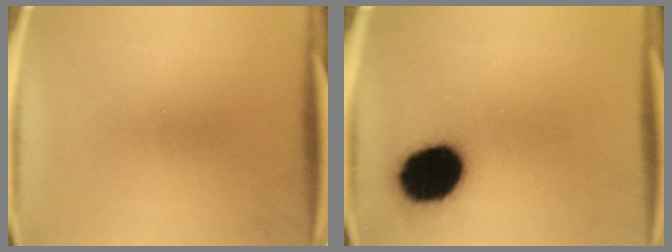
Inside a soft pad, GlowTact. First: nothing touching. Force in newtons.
{"total": 17.0}